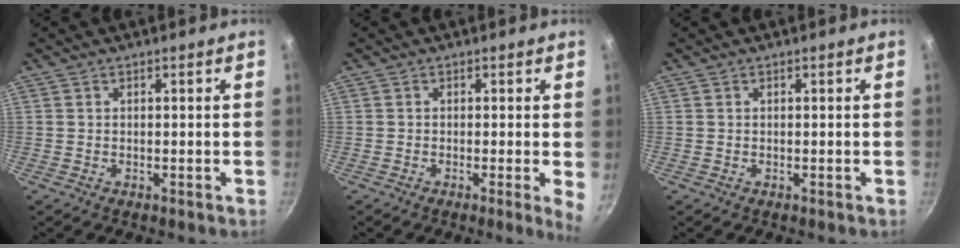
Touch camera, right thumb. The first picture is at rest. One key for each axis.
{"total": 3.4, "fx": -0.3, "fy": 0.3, "fz": 3.4, "tx": -0.041, "ty": -0.008, "tz": -0.009}
{"total": 0.0}